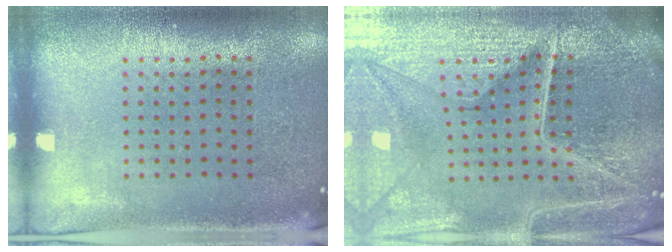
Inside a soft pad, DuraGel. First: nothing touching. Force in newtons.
{"total": 6.5, "press": 5.8, "slide": 3.1}